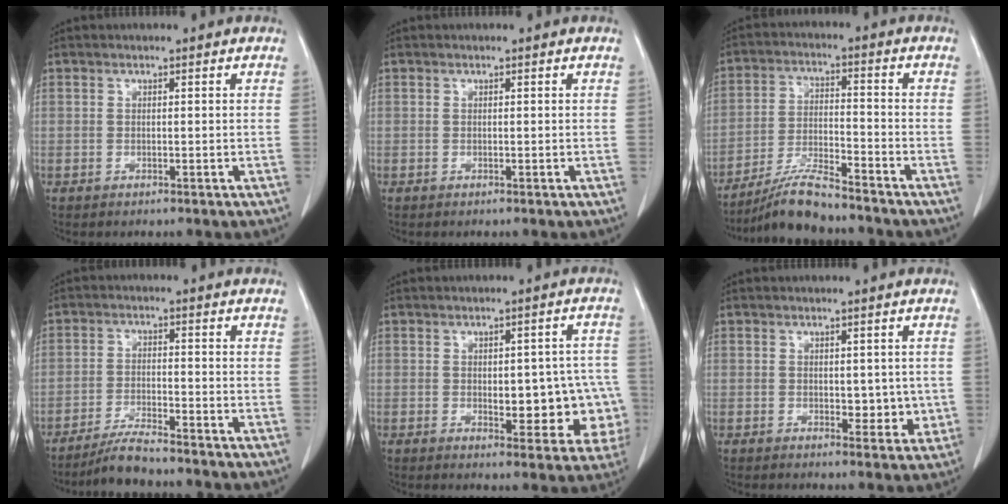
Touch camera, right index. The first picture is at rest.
{"total": 0.0}
{"total": 8.8, "force": [-7.8, 0.5, 4.1], "torque": [-0.079, -0.014, -0.144]}
{"total": 5.6, "force": [-5.1, 0.1, 2.3], "torque": [-0.042, -0.018, -0.095]}
{"total": 11.8, "force": [-1.9, 5.5, 10.2], "torque": [-0.109, 0.020, -0.010]}
{"total": 3.9, "force": [-0.2, 2.3, 3.2], "torque": [-0.031, -0.004, 0.005]}